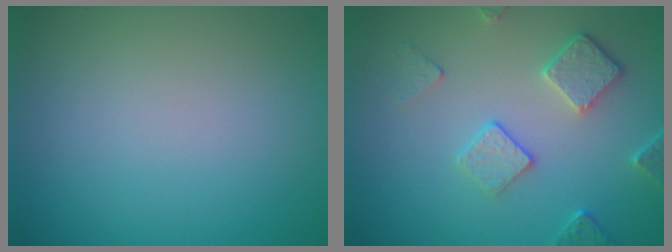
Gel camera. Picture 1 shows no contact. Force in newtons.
{"total": 3.7, "press": 3.1, "slide": 1.9}